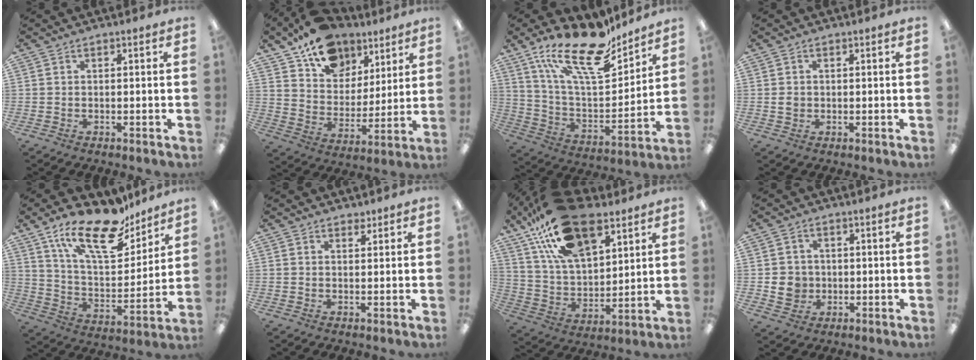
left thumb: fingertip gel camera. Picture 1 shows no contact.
{"total": 15.2, "force": [10.8, 9.5, 5.0], "torque": [-0.091, -0.067, 0.202]}
{"total": 21.7, "force": [16.1, 7.3, 12.7], "torque": [-0.230, -0.101, 0.281]}
{"total": 1.7, "force": [0.0, 1.5, 0.8], "torque": [-0.009, 0.000, -0.003]}
{"total": 21.2, "force": [14.8, 8.3, 12.7], "torque": [-0.222, -0.085, 0.259]}
{"total": 1.7, "force": [1.4, 0.8, 0.5], "torque": [0.006, -0.006, 0.023]}
{"total": 22.9, "force": [13.7, 11.7, 14.2], "torque": [-0.276, -0.056, 0.248]}
{"total": 5.5, "force": [-0.6, 5.2, 1.6], "torque": [-0.025, 0.006, -0.010]}